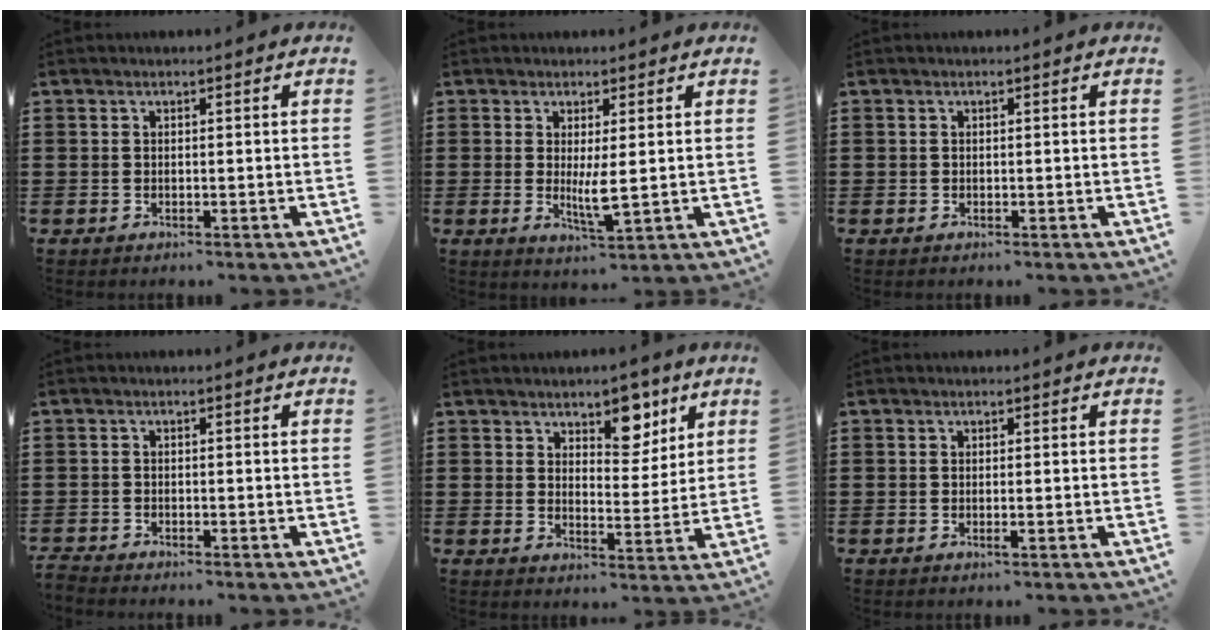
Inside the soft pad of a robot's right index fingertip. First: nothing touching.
{"total": 4.2, "force": [0.3, 0.6, 4.2], "torque": [-0.069, -0.009, 0.004]}
{"total": 0.0}
{"total": 1.5, "force": [-1.5, -0.1, -0.1], "torque": [-0.001, 0.000, -0.031]}
{"total": 6.8, "force": [4.9, 3.7, 3.0], "torque": [-0.047, -0.010, 0.081]}
{"total": 0.8, "force": [-0.2, -0.1, 0.7], "torque": [-0.021, -0.009, -0.005]}